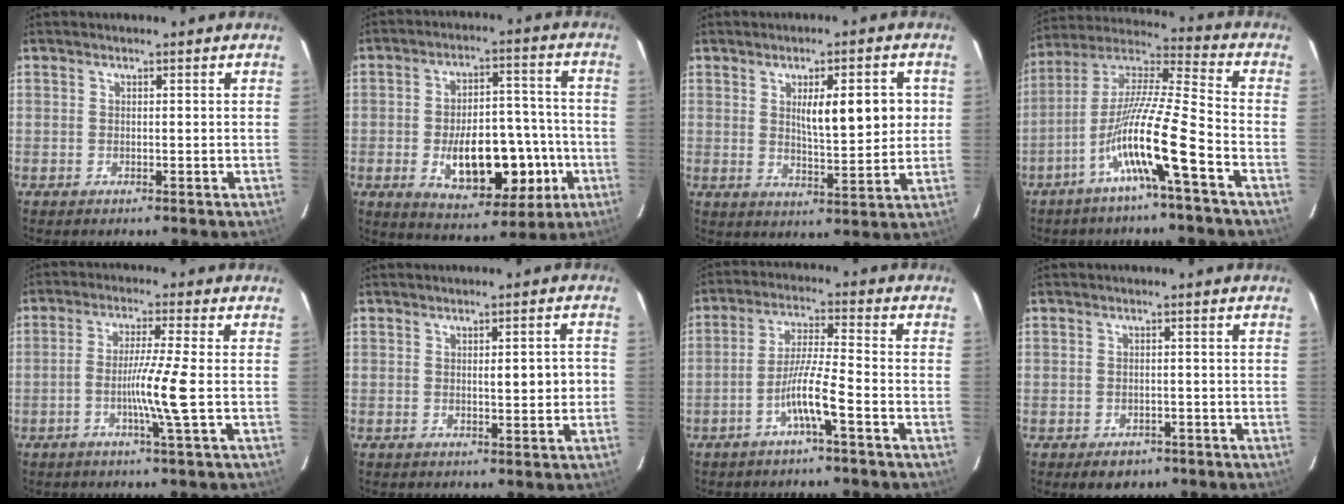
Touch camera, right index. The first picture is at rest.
{"total": 14.6, "force": [-3.9, 7.1, 12.2], "torque": [-0.184, 0.018, -0.045]}
{"total": 9.2, "force": [2.1, 2.2, 8.7], "torque": [-0.129, 0.002, 0.036]}
{"total": 13.7, "force": [-6.2, -0.8, 12.2], "torque": [-0.240, 0.002, -0.121]}
{"total": 6.4, "force": [-1.5, -1.5, 6.0], "torque": [-0.113, -0.008, -0.031]}
{"total": 3.9, "force": [0.0, 0.9, 3.8], "torque": [-0.052, 0.005, 0.002]}
{"total": 6.7, "force": [-3.1, -0.4, 5.9], "torque": [-0.116, 0.011, -0.060]}
{"total": 3.6, "force": [-2.4, 2.4, 1.2], "torque": [-0.015, 0.002, -0.025]}